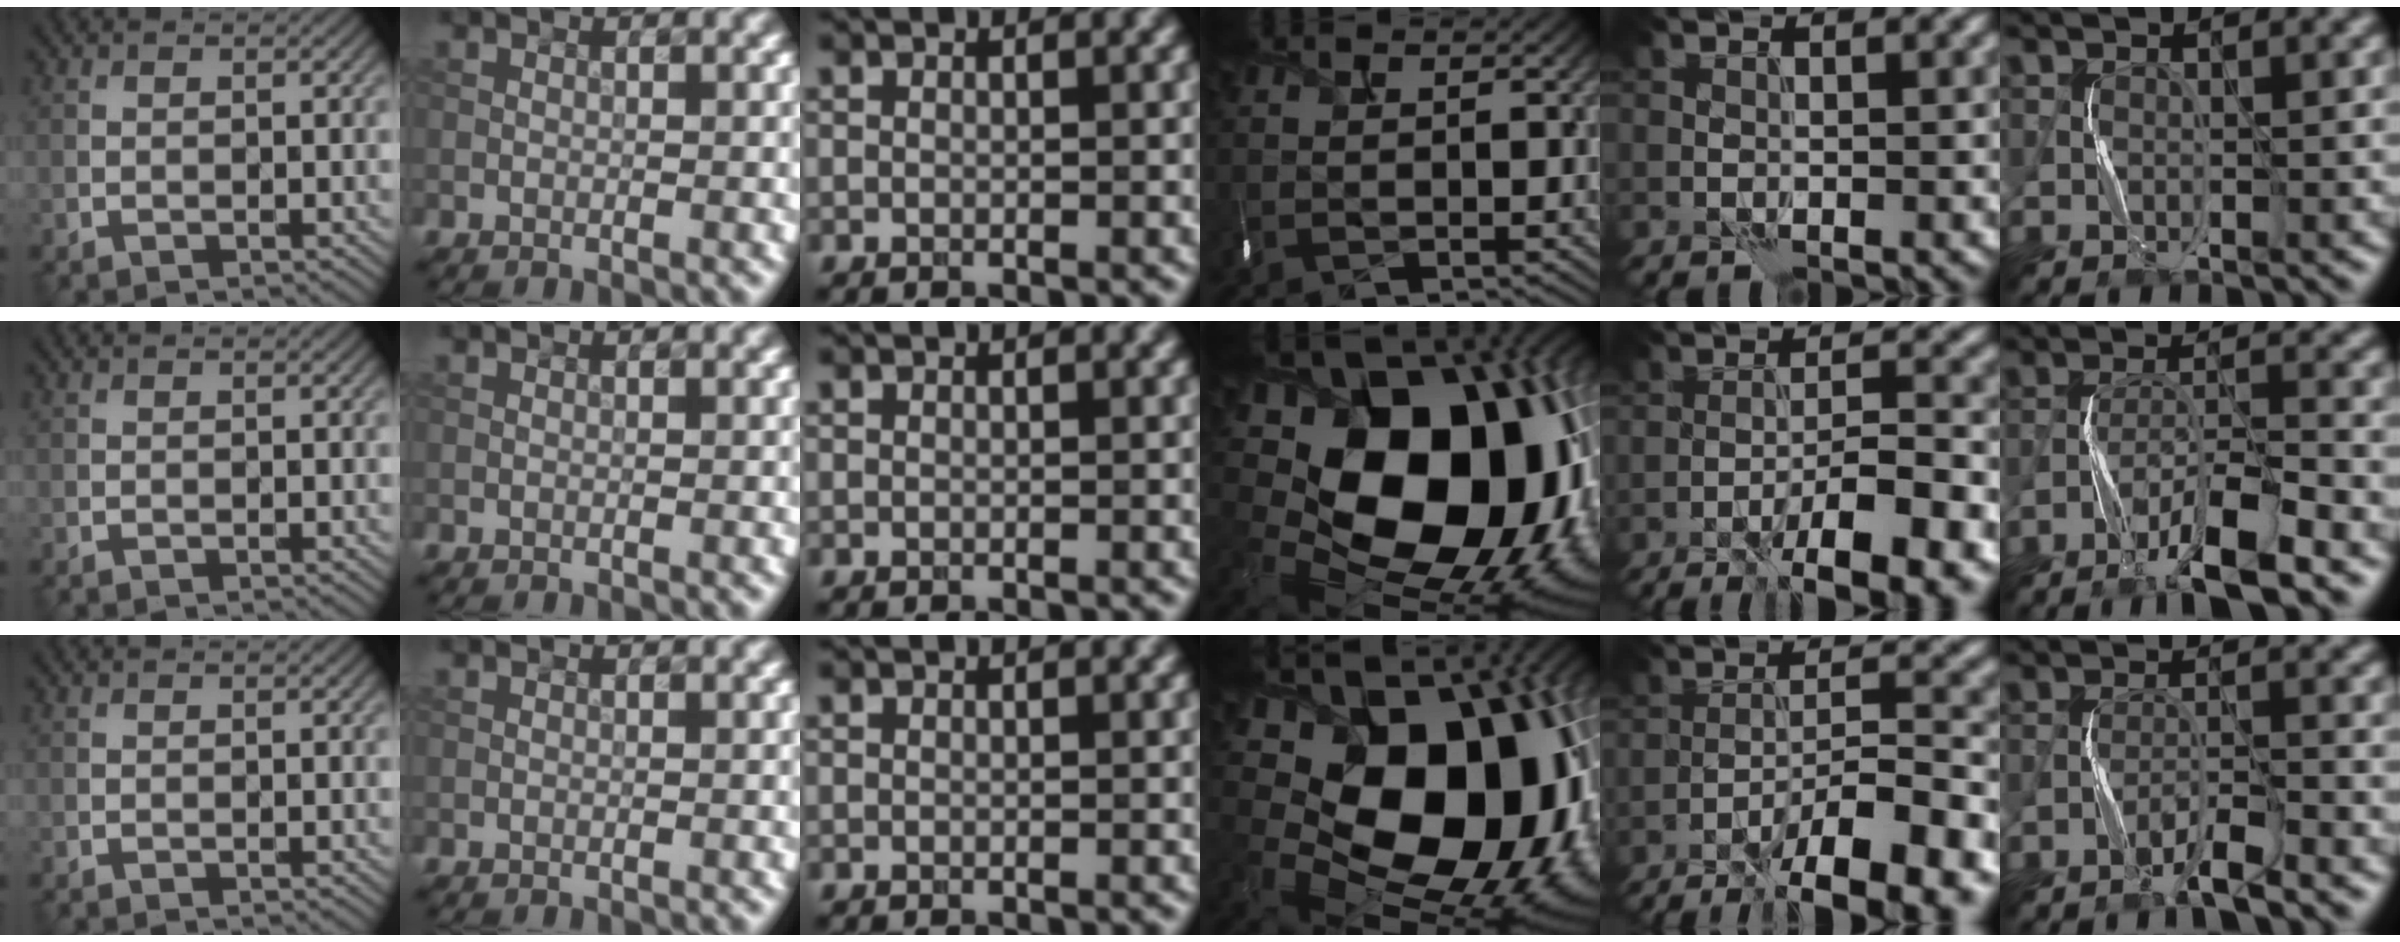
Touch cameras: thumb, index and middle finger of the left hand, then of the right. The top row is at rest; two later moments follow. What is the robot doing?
{"motion": "shake", "object": "tambourine"}